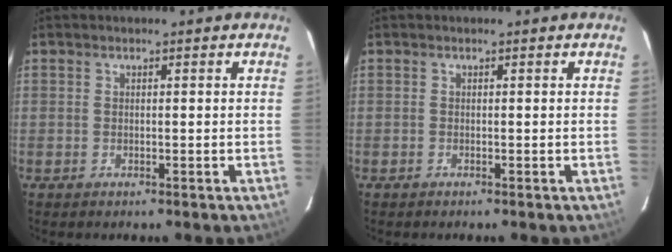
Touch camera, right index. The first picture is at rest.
{"total": 0.0}